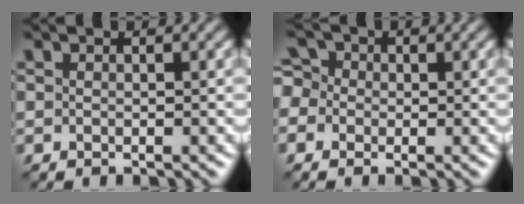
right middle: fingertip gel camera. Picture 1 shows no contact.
{"total": 4.2, "force": [-0.2, 3.8, 1.8], "torque": [-0.042, 0.034, -0.025]}